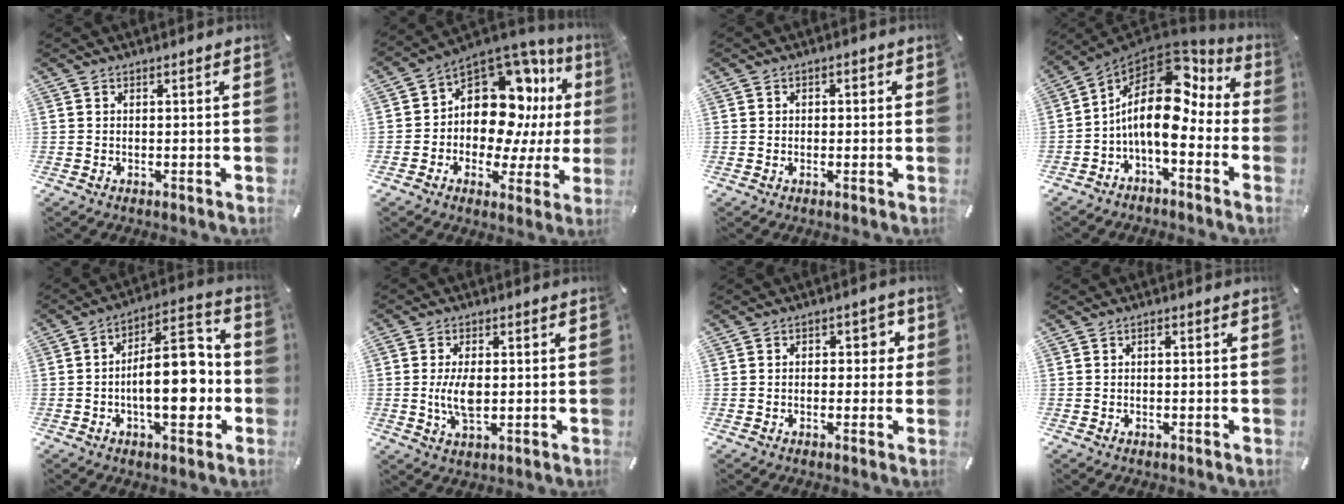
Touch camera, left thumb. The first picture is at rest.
{"total": 14.9, "force": [3.8, 10.7, 9.6], "torque": [-0.156, -0.051, 0.063]}
{"total": 1.3, "force": [-0.4, 1.2, 0.1], "torque": [-0.003, 0.008, -0.011]}
{"total": 16.0, "force": [1.4, 8.6, 13.5], "torque": [-0.252, -0.020, 0.021]}
{"total": 16.6, "force": [-2.5, 7.8, 14.5], "torque": [-0.205, 0.005, -0.047]}
{"total": 6.4, "force": [-0.1, 3.2, 5.6], "torque": [-0.123, -0.008, -0.009]}
{"total": 3.7, "force": [-0.2, 2.7, 2.5], "torque": [-0.027, 0.004, -0.014]}
{"total": 0.9, "force": [-0.2, 0.4, 0.8], "torque": [-0.016, 0.002, -0.005]}